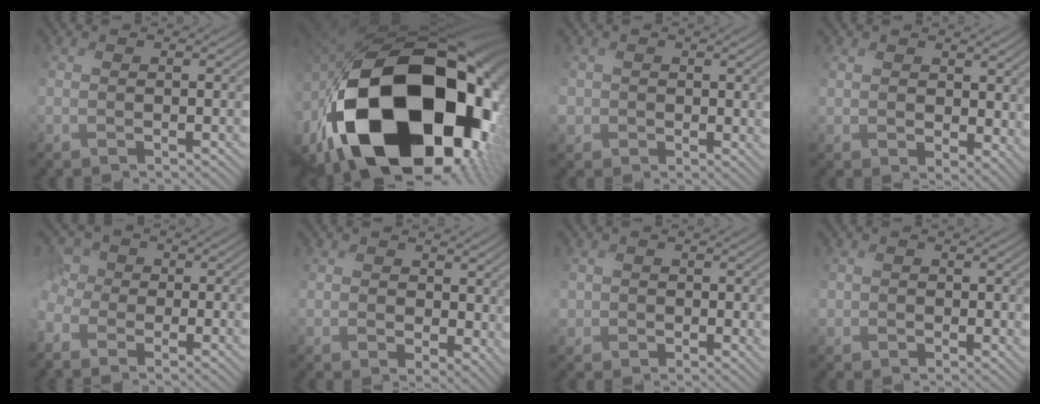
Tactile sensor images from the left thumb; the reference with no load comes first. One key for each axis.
{"total": 22.9, "fx": -6.1, "fy": 12.7, "fz": 18.0, "tx": -0.370, "ty": -0.064, "tz": -0.070}
{"total": 1.8, "fx": 0.1, "fy": 1.7, "fz": -0.3, "tx": -0.004, "ty": -0.001, "tz": -0.012}
{"total": 4.1, "fx": 1.8, "fy": 2.8, "fz": 2.4, "tx": -0.072, "ty": -0.010, "tz": 0.030}
{"total": 4.7, "fx": -2.1, "fy": 3.7, "fz": 2.0, "tx": -0.065, "ty": 0.008, "tz": -0.062}
{"total": 4.8, "fx": 1.9, "fy": 3.3, "fz": 2.8, "tx": -0.083, "ty": -0.013, "tz": 0.034}
{"total": 1.4, "fx": 0.8, "fy": 1.1, "fz": -0.4, "tx": 0.000, "ty": 0.001, "tz": 0.006}
{"total": 1.2, "fx": 0.8, "fy": 0.8, "fz": -0.5, "tx": 0.002, "ty": 0.000, "tz": 0.007}